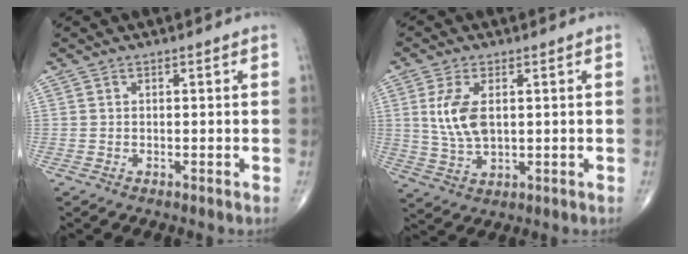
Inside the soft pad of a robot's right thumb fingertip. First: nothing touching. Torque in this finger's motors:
{"motor_torque": [-0.14, 0.49, 0.26, 0.06, 0.21]}